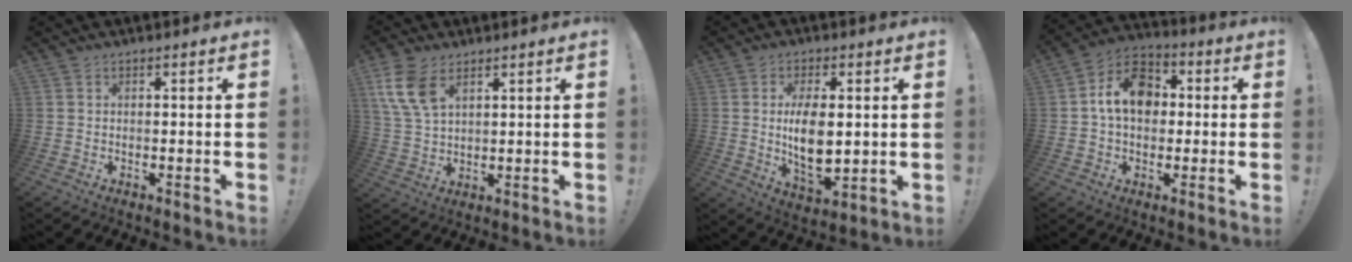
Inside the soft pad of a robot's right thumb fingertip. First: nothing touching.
{"total": 10.1, "force": [5.4, 5.7, 6.3], "torque": [-0.140, -0.012, 0.105]}
{"total": 11.4, "force": [1.0, 5.7, 9.8], "torque": [-0.170, -0.018, 0.015]}
{"total": 12.8, "force": [1.9, 9.5, 8.4], "torque": [-0.125, 0.013, 0.041]}